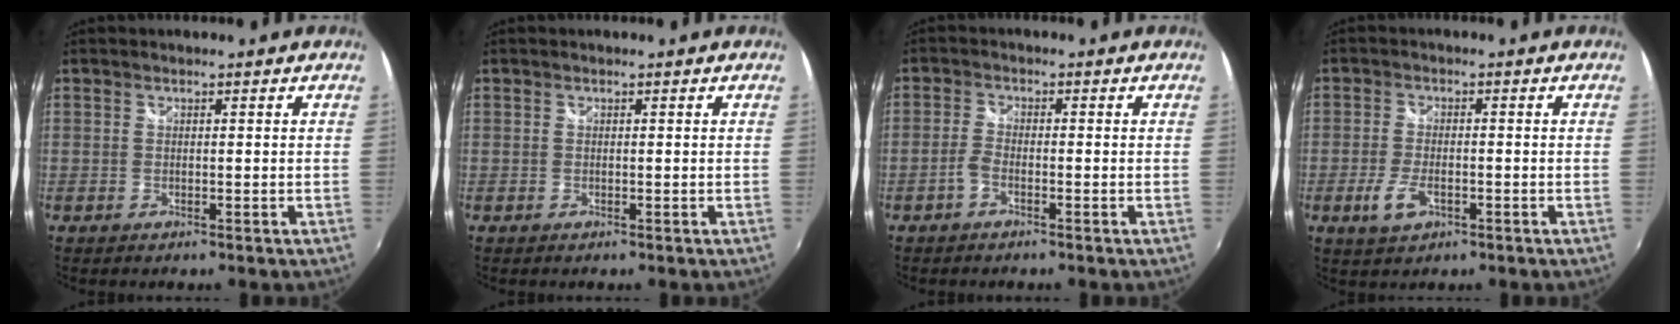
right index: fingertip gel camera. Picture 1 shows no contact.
{"total": 0.0}
{"total": 2.2, "force": [-1.3, 0.7, 1.6], "torque": [-0.046, 0.003, -0.032]}
{"total": 4.9, "force": [-2.0, 2.4, 3.8], "torque": [-0.090, -0.007, -0.038]}